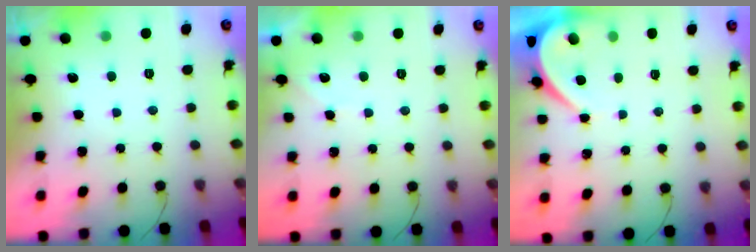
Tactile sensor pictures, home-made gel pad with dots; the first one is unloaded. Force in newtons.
{"total": 4.2, "press": 4.2, "slide": 0.6}
{"total": 3.9, "press": 3.9, "slide": 0.6}